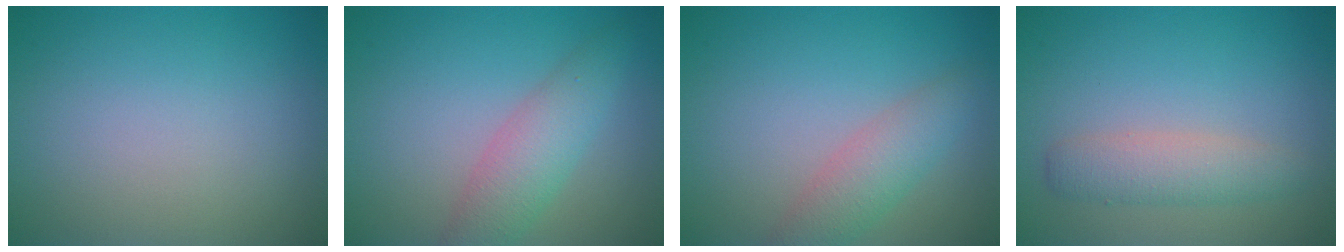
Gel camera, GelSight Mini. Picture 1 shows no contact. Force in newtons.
{"total": 3.8, "press": 3.8, "slide": 0.1}
{"total": 3.2, "press": 3.2, "slide": 0.2}
{"total": 2.9, "press": 2.9, "slide": 0.1}